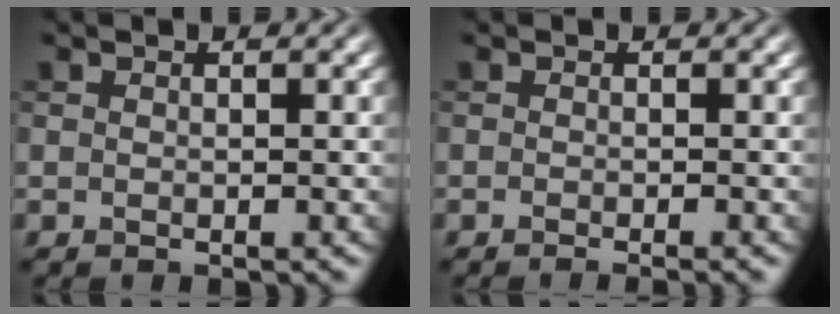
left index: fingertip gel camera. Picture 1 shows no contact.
{"total": 1.6, "force": [-0.7, 0.5, 1.3], "torque": [-0.004, -0.007, -0.012]}